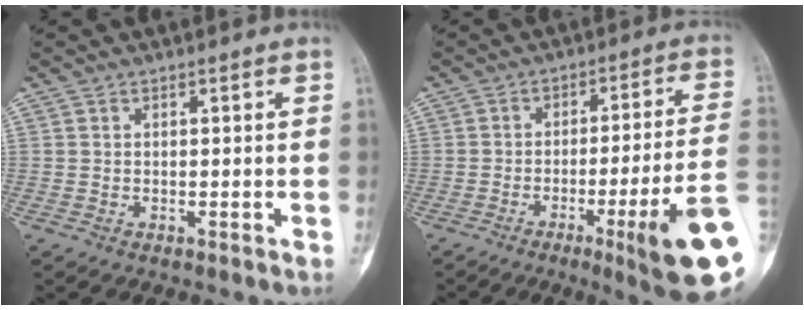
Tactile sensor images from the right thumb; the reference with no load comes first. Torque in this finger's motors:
{"motor_torque": [0.70, 0.65, 1.46, -0.88, 0.19]}